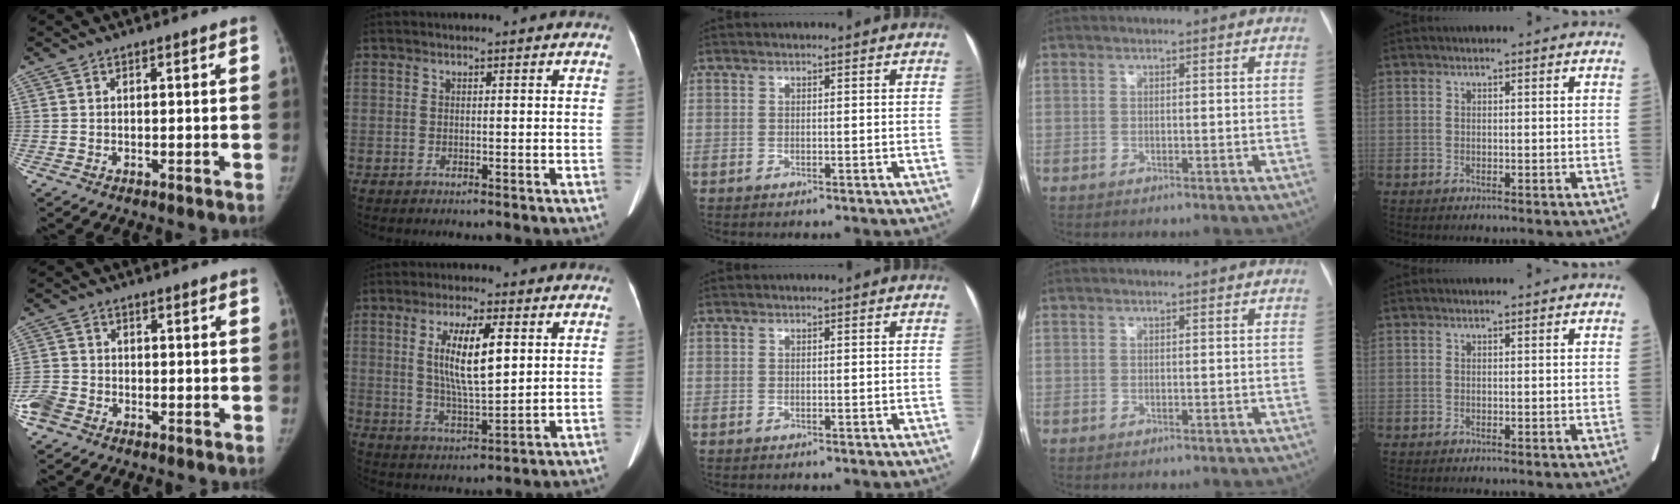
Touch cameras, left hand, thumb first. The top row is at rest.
{"thumb": {"total": 5.1, "force": [-2.9, 3.7, 2.1], "torque": [-0.051, 0.009, -0.060]}, "index": {"total": 9.6, "force": [2.3, 2.1, 9.1], "torque": [-0.172, -0.009, 0.046]}}